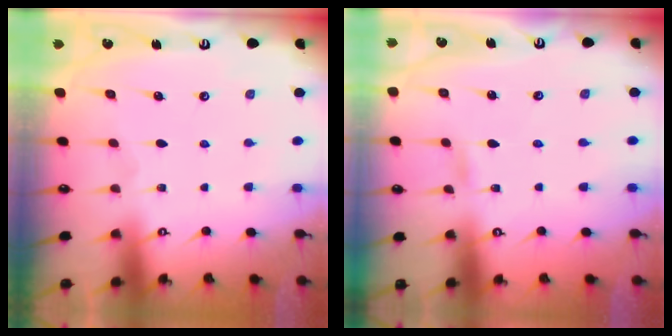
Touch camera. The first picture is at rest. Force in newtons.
{"total": 1.7, "press": 1.7, "slide": 0.2}